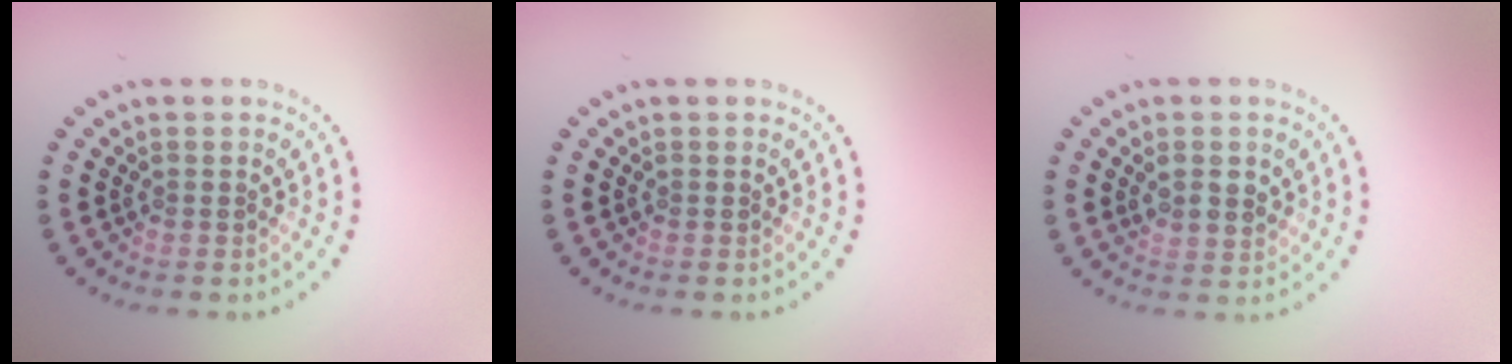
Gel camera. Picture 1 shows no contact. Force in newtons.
{"total": 0.0}
{"total": 2.2, "press": 2.1, "slide": 0.7}